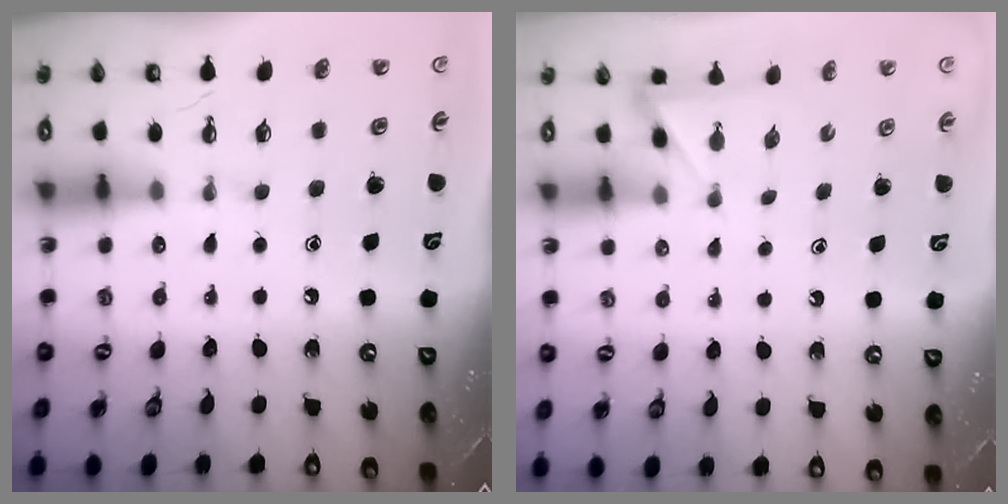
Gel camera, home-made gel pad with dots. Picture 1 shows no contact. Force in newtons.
{"total": 3.0, "press": 3.0, "slide": 0.3}